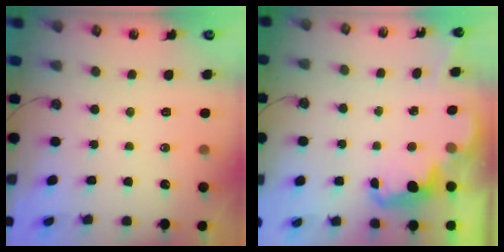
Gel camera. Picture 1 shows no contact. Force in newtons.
{"total": 2.2, "press": 2.1, "slide": 0.7}